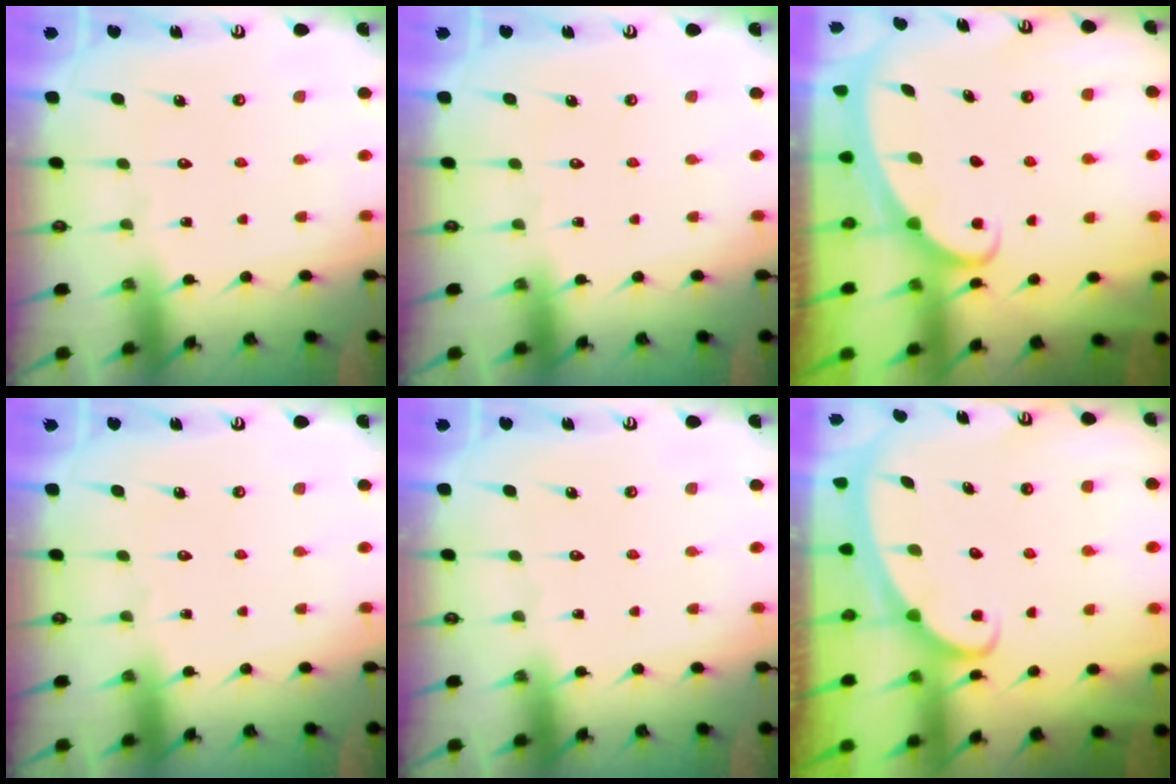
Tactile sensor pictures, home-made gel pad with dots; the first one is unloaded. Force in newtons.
{"total": 0.0}
{"total": 2.4, "press": 2.4, "slide": 0.3}
{"total": 0.0}
{"total": 0.0}
{"total": 2.2, "press": 2.1, "slide": 0.4}